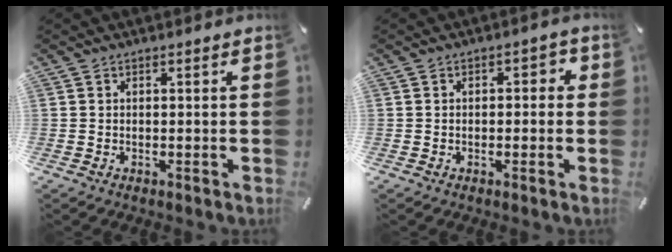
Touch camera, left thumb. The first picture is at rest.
{"total": 2.1, "force": [-0.6, 1.4, 1.4], "torque": [-0.020, 0.009, -0.018]}